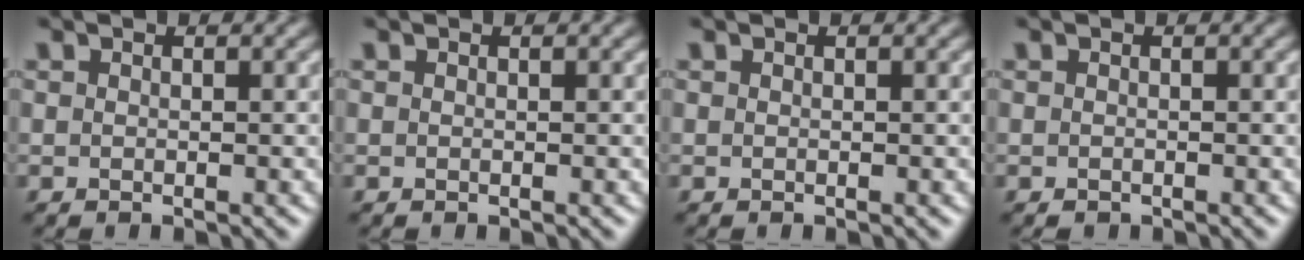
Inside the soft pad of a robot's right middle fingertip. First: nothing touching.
{"total": 0.0}
{"total": 0.0}
{"total": 0.0}